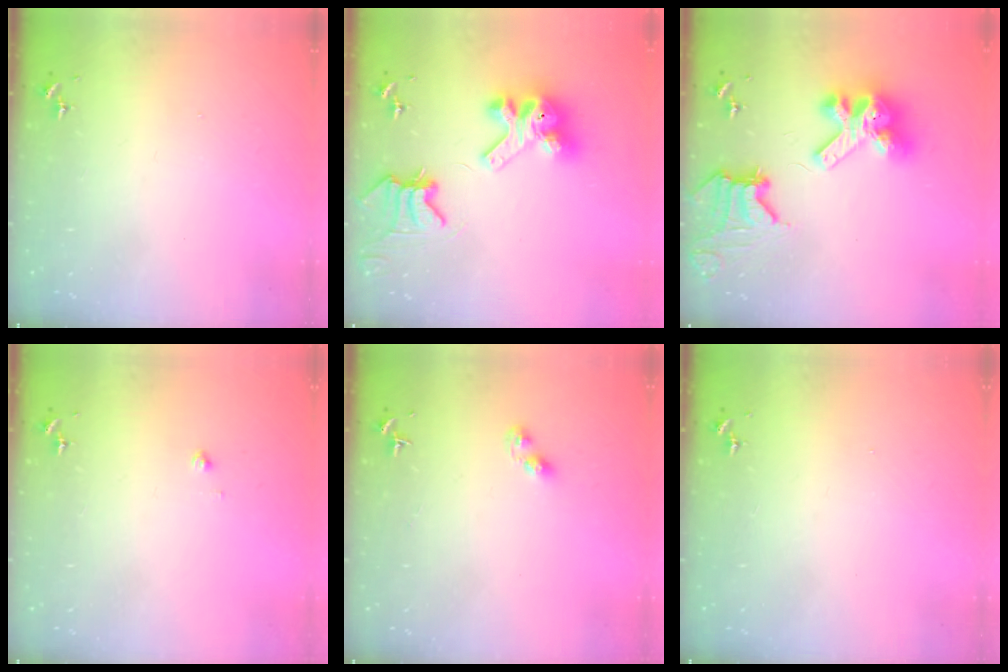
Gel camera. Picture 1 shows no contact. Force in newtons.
{"total": 12.7, "press": 12.6, "slide": 1.6}
{"total": 17.8, "press": 17.6, "slide": 2.2}
{"total": 1.9, "press": 1.9, "slide": 0.1}
{"total": 3.2, "press": 3.2, "slide": 0.4}
{"total": 0.0}